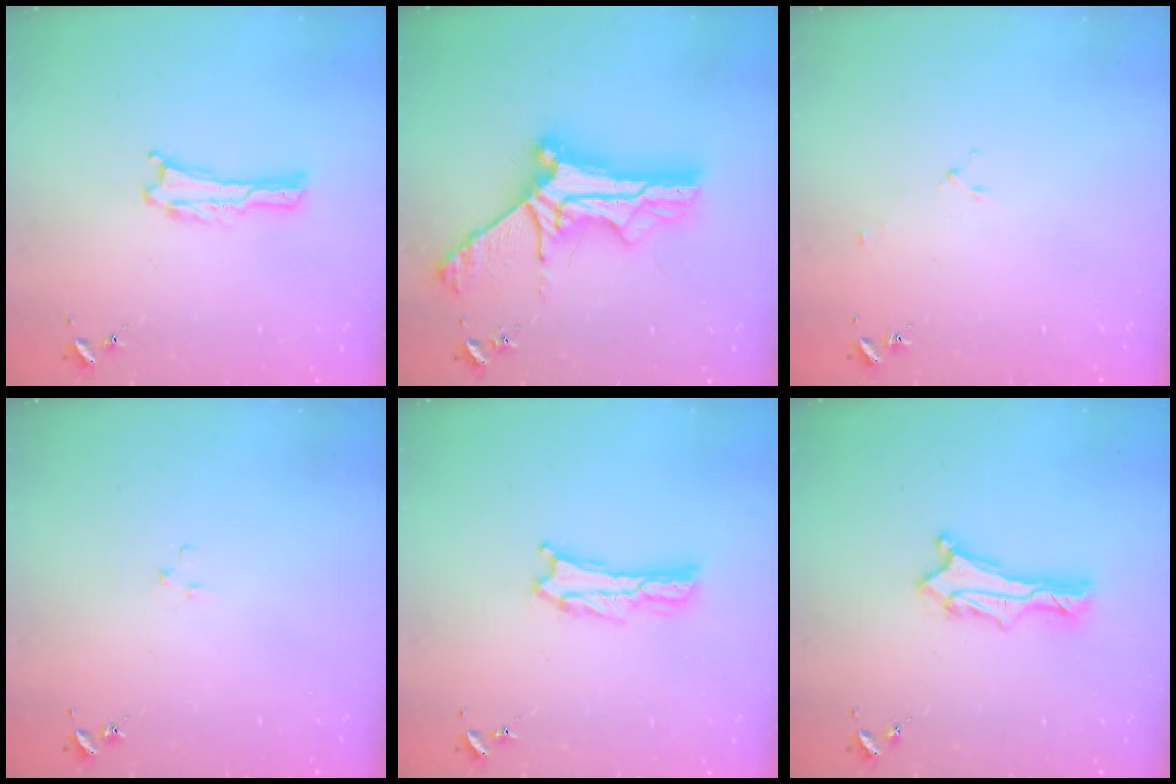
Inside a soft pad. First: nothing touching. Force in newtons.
{"total": 11.2, "press": 11.2, "slide": 0.8}
{"total": 1.6, "press": 1.6, "slide": 0.2}
{"total": 1.8, "press": 1.8, "slide": 0.1}
{"total": 1.6, "press": 1.6, "slide": 0.2}
{"total": 2.4, "press": 2.4, "slide": 0.3}